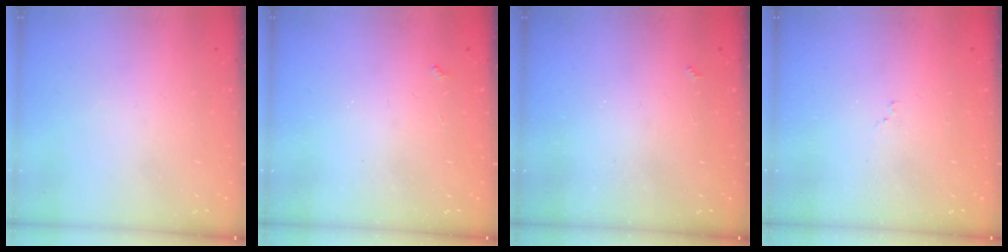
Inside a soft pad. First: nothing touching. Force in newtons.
{"total": 2.3, "press": 2.3, "slide": 0.4}
{"total": 2.5, "press": 2.5, "slide": 0.4}
{"total": 5.7, "press": 5.6, "slide": 0.6}